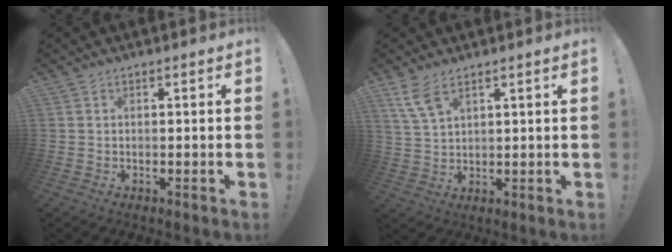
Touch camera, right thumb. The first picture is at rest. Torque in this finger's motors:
{"motor_torque": [0.04, -0.01, -0.13, -0.17, 0.01]}